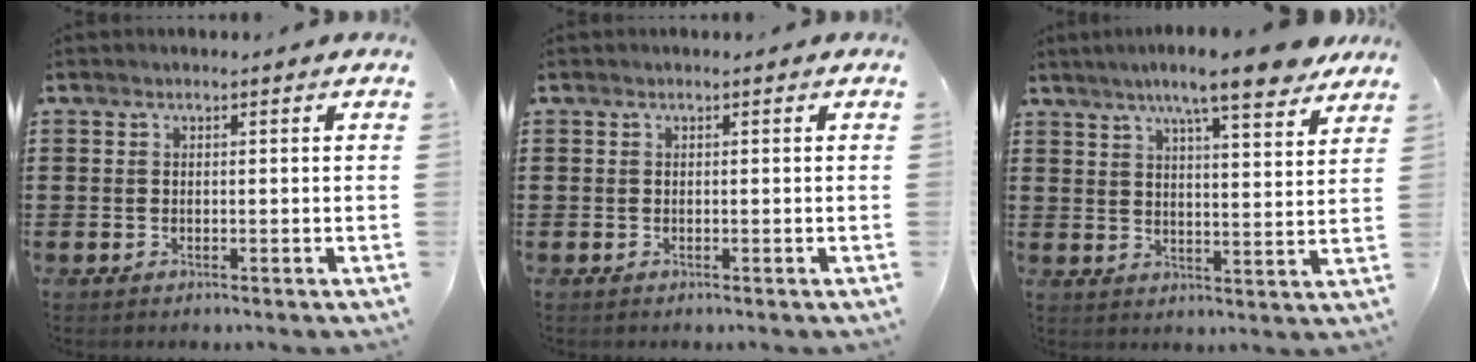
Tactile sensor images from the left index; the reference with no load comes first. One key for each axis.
{"total": 0.0}
{"total": 9.0, "fx": 7.1, "fy": 0.9, "fz": 5.5, "tx": -0.102, "ty": -0.023, "tz": 0.119}